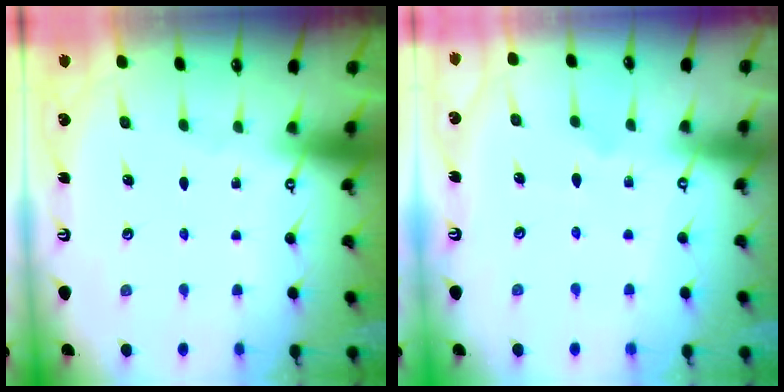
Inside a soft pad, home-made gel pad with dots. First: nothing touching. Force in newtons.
{"total": 6.5, "press": 6.5, "slide": 0.2}